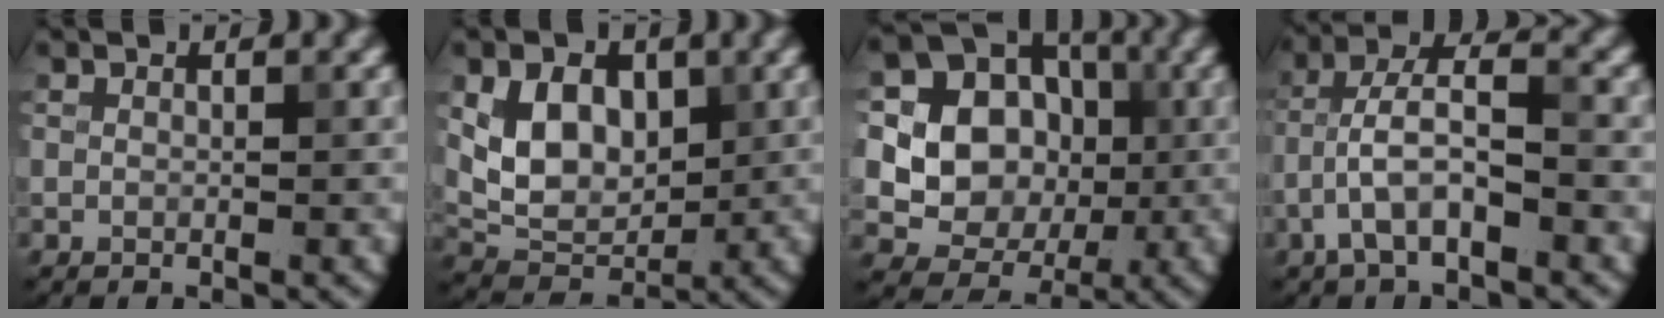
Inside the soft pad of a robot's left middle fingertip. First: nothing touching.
{"total": 6.0, "force": [1.4, 4.3, 3.9], "torque": [-0.068, -0.008, 0.029]}
{"total": 10.8, "force": [1.1, 9.6, 4.6], "torque": [-0.093, 0.013, 0.006]}
{"total": 5.5, "force": [-2.3, 1.9, 4.6], "torque": [-0.089, 0.016, -0.043]}